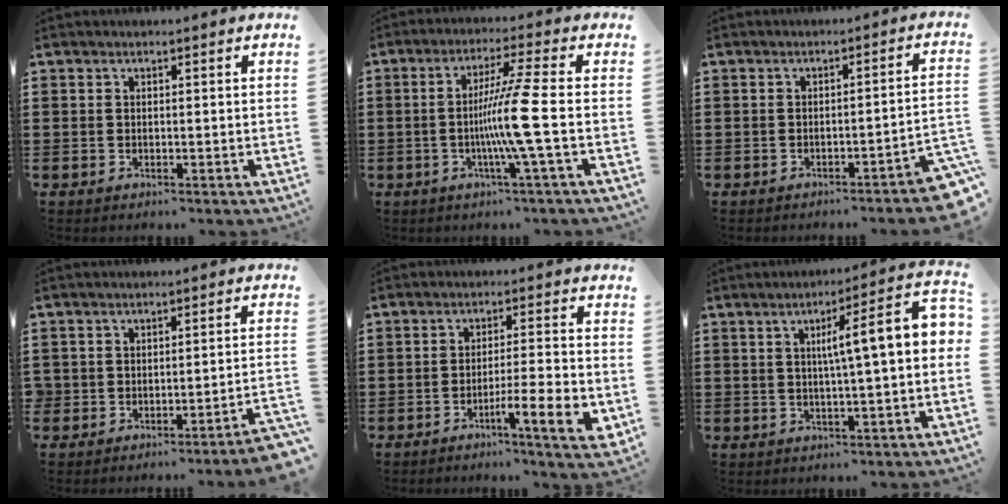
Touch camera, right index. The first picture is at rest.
{"total": 8.8, "force": [-1.7, -1.6, 8.5], "torque": [-0.162, -0.020, -0.043]}
{"total": 3.0, "force": [-2.4, 0.0, 1.8], "torque": [-0.033, -0.010, -0.049]}
{"total": 3.2, "force": [-3.1, 0.2, 0.8], "torque": [-0.018, 0.000, -0.067]}
{"total": 8.0, "force": [-4.0, 0.7, 6.9], "torque": [-0.110, -0.003, -0.068]}
{"total": 7.5, "force": [0.9, 0.3, 7.4], "torque": [-0.125, -0.014, 0.005]}